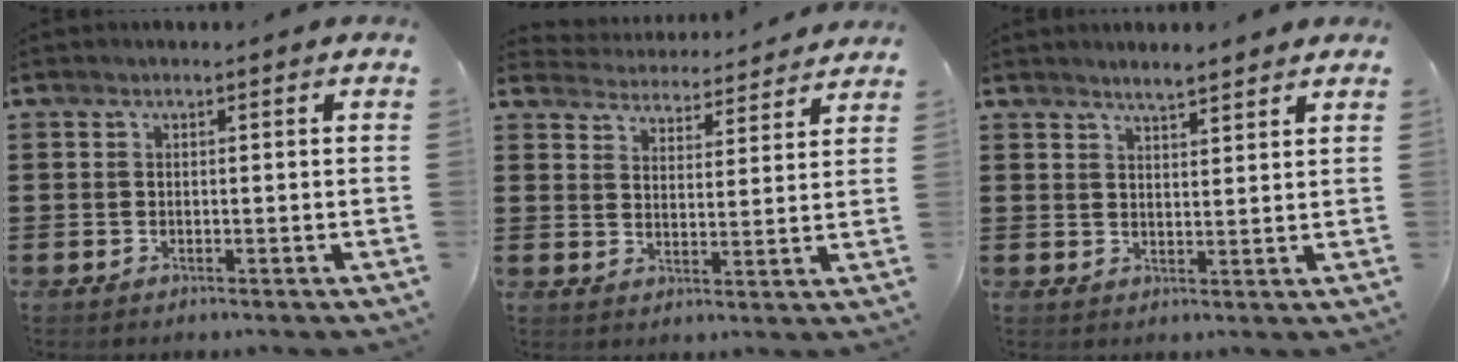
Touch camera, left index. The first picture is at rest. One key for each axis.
{"total": 4.4, "fx": 4.4, "fy": -0.1, "fz": -0.4, "tx": -0.015, "ty": -0.032, "tz": 0.074}
{"total": 2.7, "fx": 2.6, "fy": 0.0, "fz": 0.7, "tx": -0.018, "ty": -0.002, "tz": 0.048}